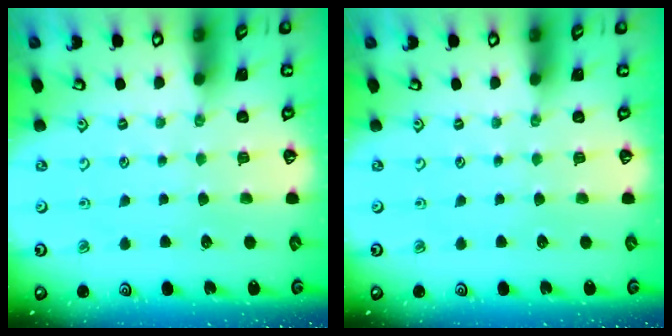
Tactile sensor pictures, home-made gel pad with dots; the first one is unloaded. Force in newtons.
{"total": 0.0}